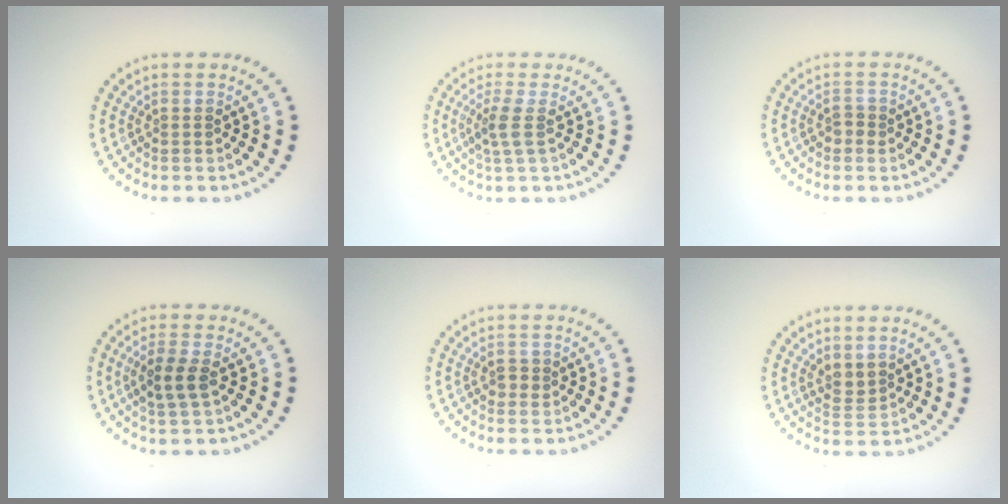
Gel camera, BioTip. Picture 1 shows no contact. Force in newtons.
{"total": 2.0, "press": 1.5, "slide": 1.3}
{"total": 1.1, "press": 1.0, "slide": 0.3}
{"total": 2.8, "press": 2.7, "slide": 0.8}
{"total": 1.2, "press": 1.2, "slide": 0.1}
{"total": 1.7, "press": 1.4, "slide": 0.9}